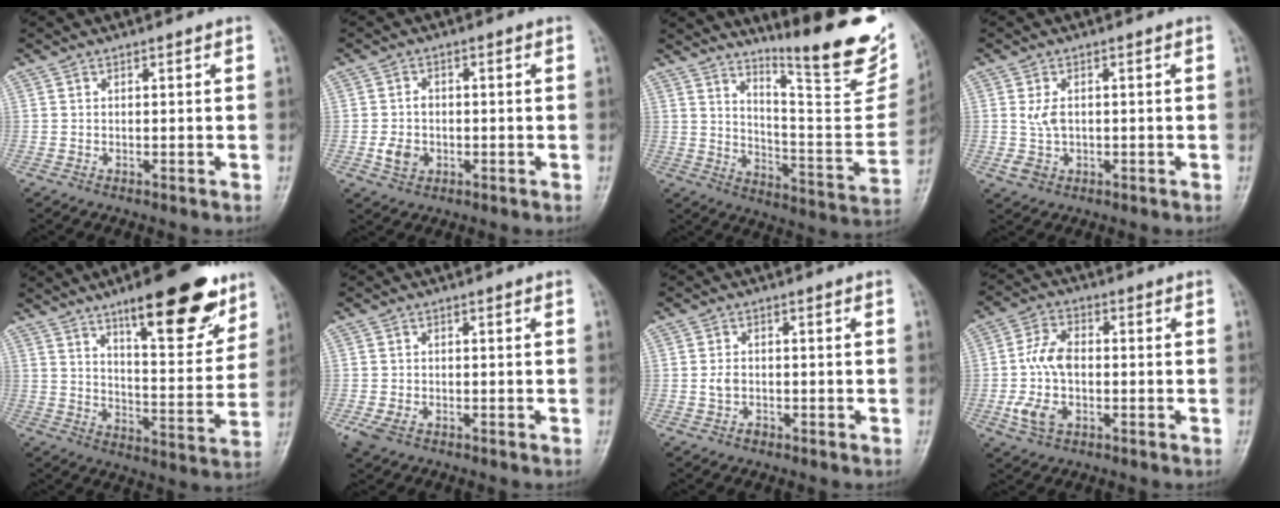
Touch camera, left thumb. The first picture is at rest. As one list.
[{"total": 4.5, "force": [-1.1, 3.7, 2.4], "torque": [-0.032, 0.004, -0.018]}, {"total": 22.2, "force": [16.5, 3.6, 14.3], "torque": [-0.175, -0.127, 0.240]}, {"total": 3.3, "force": [0.1, 2.3, 2.4], "torque": [-0.040, 0.001, 0.006]}, {"total": 18.8, "force": [11.6, 5.8, 13.6], "torque": [-0.149, -0.060, 0.175]}, {"total": 3.9, "force": [-1.8, 2.5, 2.4], "torque": [-0.059, -0.002, -0.030]}, {"total": 2.3, "force": [-0.7, 1.7, 1.3], "torque": [-0.024, 0.008, -0.014]}, {"total": 9.3, "force": [-1.4, 5.9, 7.1], "torque": [-0.140, 0.015, -0.031]}]